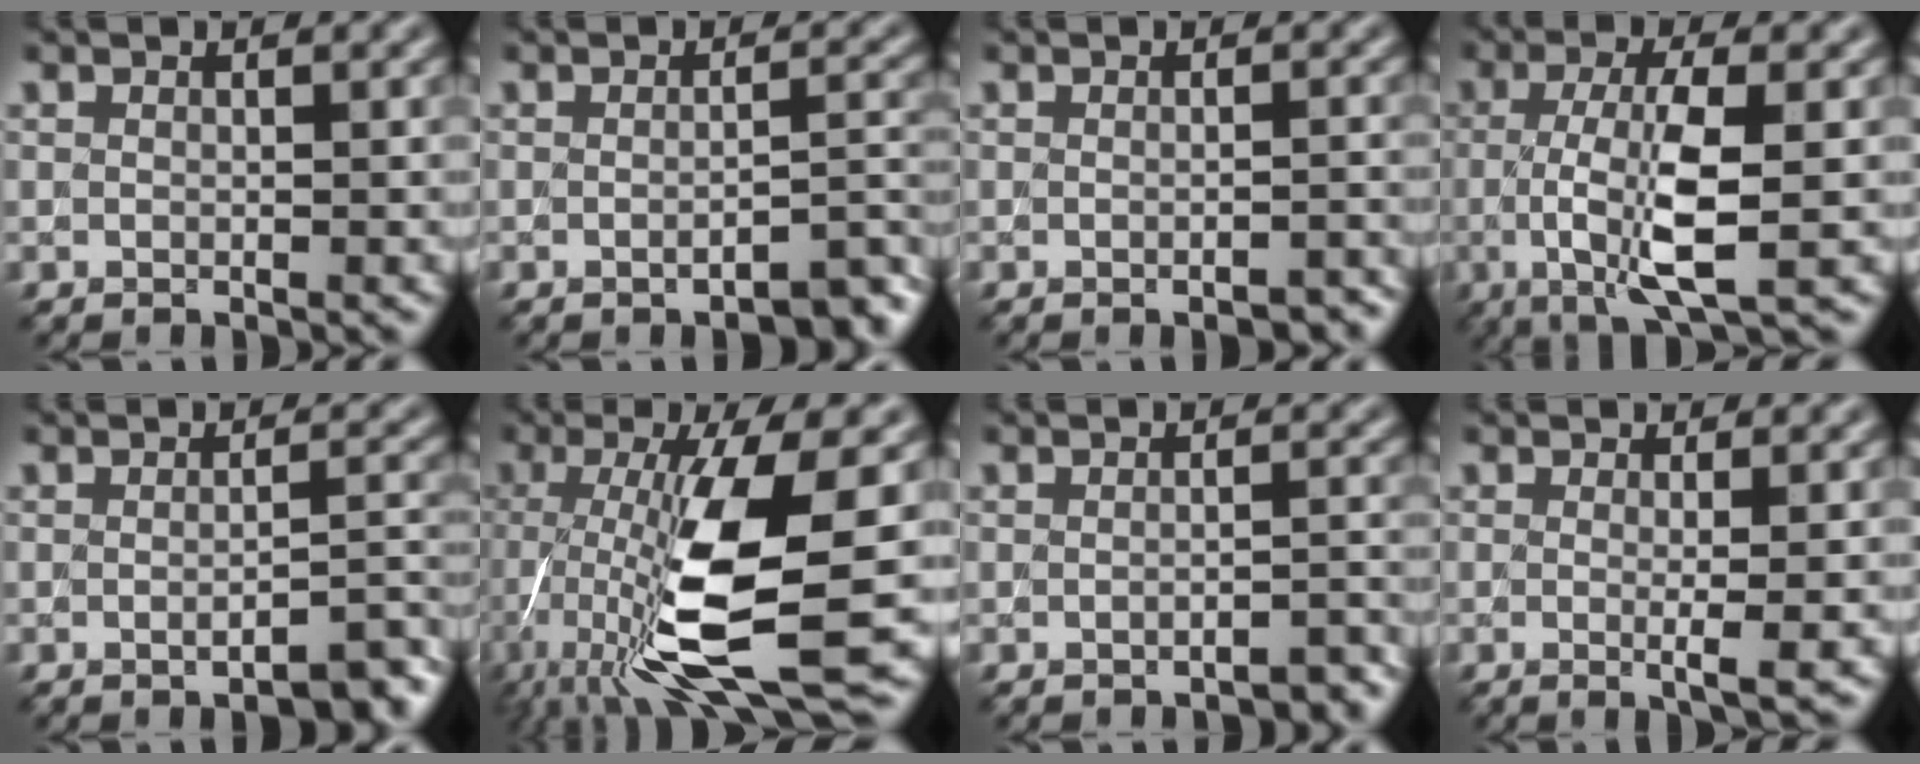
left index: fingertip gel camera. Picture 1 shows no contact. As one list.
[{"total": 3.5, "force": [-2.1, 0.9, 2.6], "torque": [-0.031, 0.004, -0.031]}, {"total": 2.1, "force": [-1.3, 0.7, 1.5], "torque": [-0.011, 0.003, -0.020]}, {"total": 6.9, "force": [-0.9, 1.8, 6.6], "torque": [-0.127, -0.003, -0.018]}, {"total": 3.8, "force": [-2.0, 0.9, 3.0], "torque": [-0.036, 0.002, -0.030]}, {"total": 11.8, "force": [-3.1, 3.0, 11.0], "torque": [-0.203, -0.017, -0.057]}, {"total": 2.5, "force": [-2.2, 0.5, 1.0], "torque": [-0.007, 0.004, -0.028]}, {"total": 2.5, "force": [0.0, 0.5, 2.5], "torque": [-0.039, -0.007, -0.003]}]